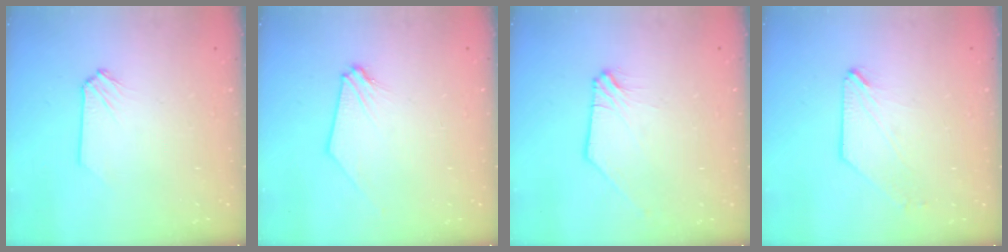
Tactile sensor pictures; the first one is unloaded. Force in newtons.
{"total": 0.0}
{"total": 0.9, "press": 0.8, "slide": 0.2}
{"total": 0.7, "press": 0.7, "slide": 0.1}